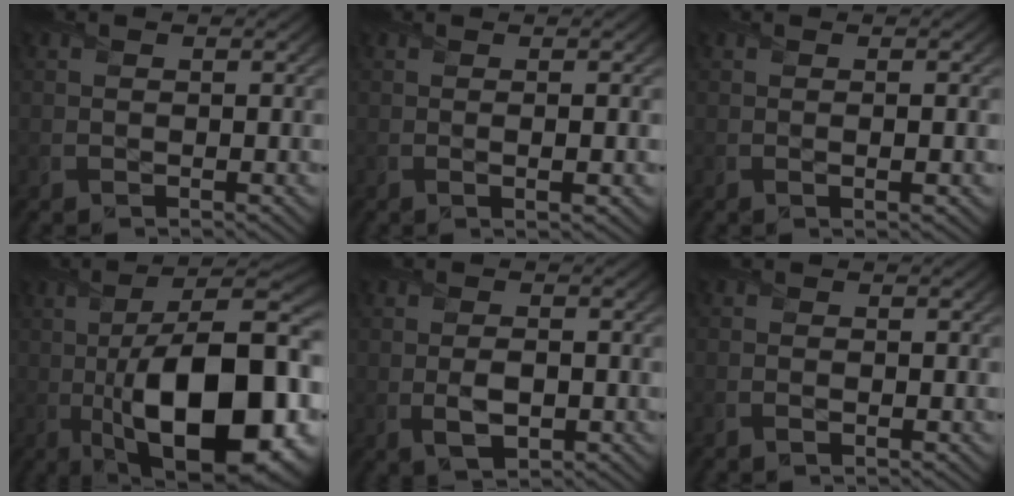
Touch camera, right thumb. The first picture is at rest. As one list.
[{"total": 2.7, "force": [0.2, 0.5, 2.7], "torque": [-0.038, 0.008, -0.003]}, {"total": 1.7, "force": [0.1, 0.3, 1.7], "torque": [-0.027, 0.003, -0.002]}, {"total": 20.9, "force": [-4.0, 8.9, 18.5], "torque": [-0.297, -0.004, -0.061]}, {"total": 3.5, "force": [-0.8, 1.9, 2.9], "torque": [-0.062, -0.010, -0.012]}, {"total": 1.0, "force": [-0.6, 0.2, 0.7], "torque": [-0.017, -0.002, -0.011]}]